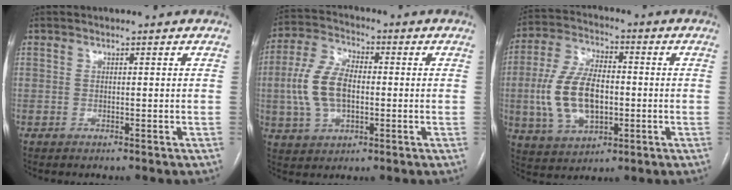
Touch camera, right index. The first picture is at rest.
{"total": 10.8, "force": [-0.6, 6.0, 9.0], "torque": [-0.206, 0.019, -0.010]}
{"total": 13.5, "force": [-1.5, 7.1, 11.3], "torque": [-0.245, 0.013, -0.020]}